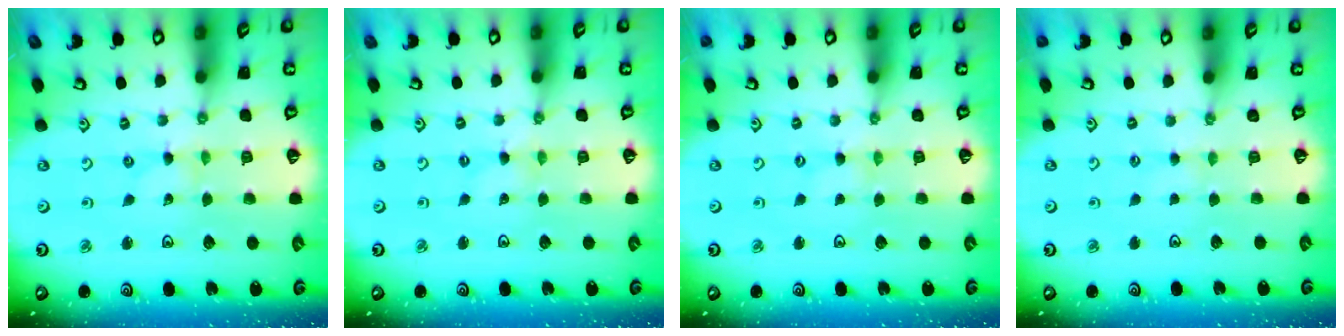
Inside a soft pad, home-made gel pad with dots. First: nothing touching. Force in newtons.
{"total": 0.0}
{"total": 0.0}
{"total": 1.3, "press": 1.2, "slide": 0.3}